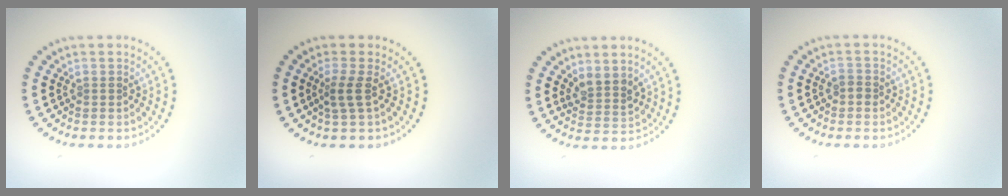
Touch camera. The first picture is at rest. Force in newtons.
{"total": 2.0, "press": 1.4, "slide": 1.4}
{"total": 2.4, "press": 1.9, "slide": 1.4}
{"total": 1.0, "press": 0.9, "slide": 0.4}